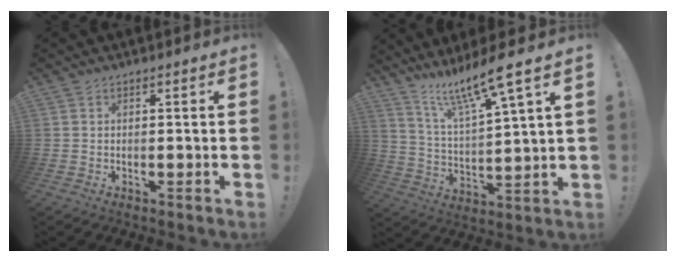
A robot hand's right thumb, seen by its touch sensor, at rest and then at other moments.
{"total": 13.8, "force": [10.5, 1.0, 8.9], "torque": [-0.172, -0.061, 0.169]}